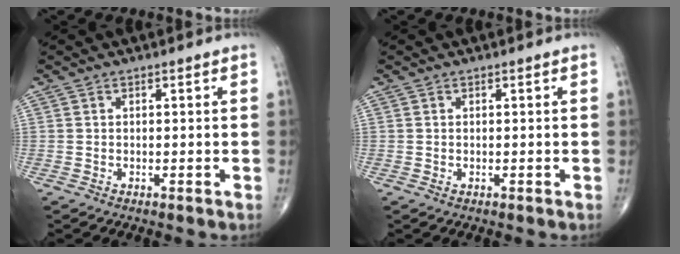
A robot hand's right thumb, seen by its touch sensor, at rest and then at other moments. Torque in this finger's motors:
{"motor_torque": [0.04, 0.32, 0.03, 0.35, 0.03]}